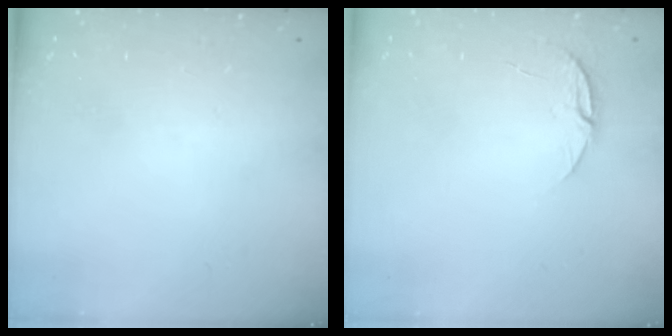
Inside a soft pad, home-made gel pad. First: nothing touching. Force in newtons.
{"total": 5.6, "press": 5.5, "slide": 0.6}